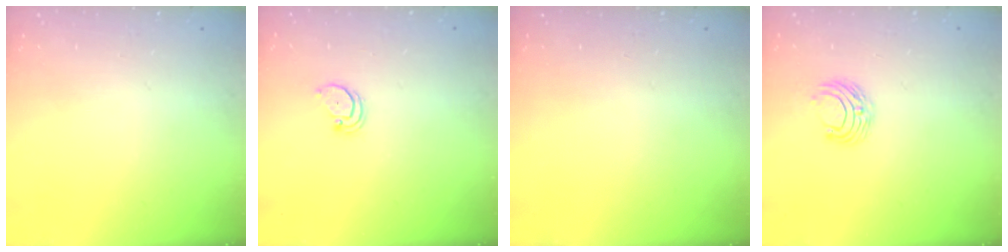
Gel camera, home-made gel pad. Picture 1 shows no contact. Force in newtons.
{"total": 1.5, "press": 1.5, "slide": 0.2}
{"total": 0.0}
{"total": 6.3, "press": 6.3, "slide": 0.5}